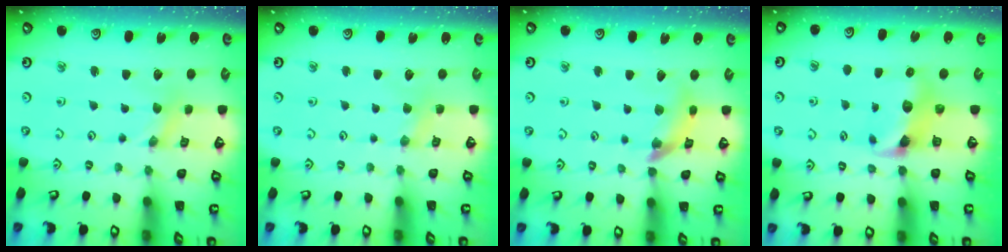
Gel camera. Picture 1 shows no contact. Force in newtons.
{"total": 2.4, "press": 2.3, "slide": 0.5}
{"total": 10.8, "press": 10.7, "slide": 1.3}
{"total": 7.3, "press": 7.3, "slide": 0.7}